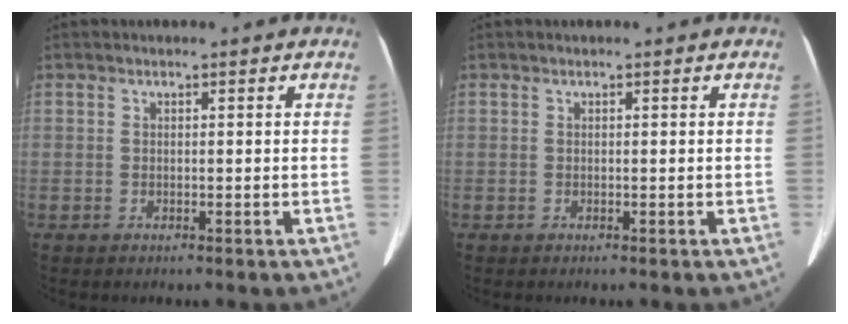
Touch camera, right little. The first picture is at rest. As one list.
[{"total": 0.0}]